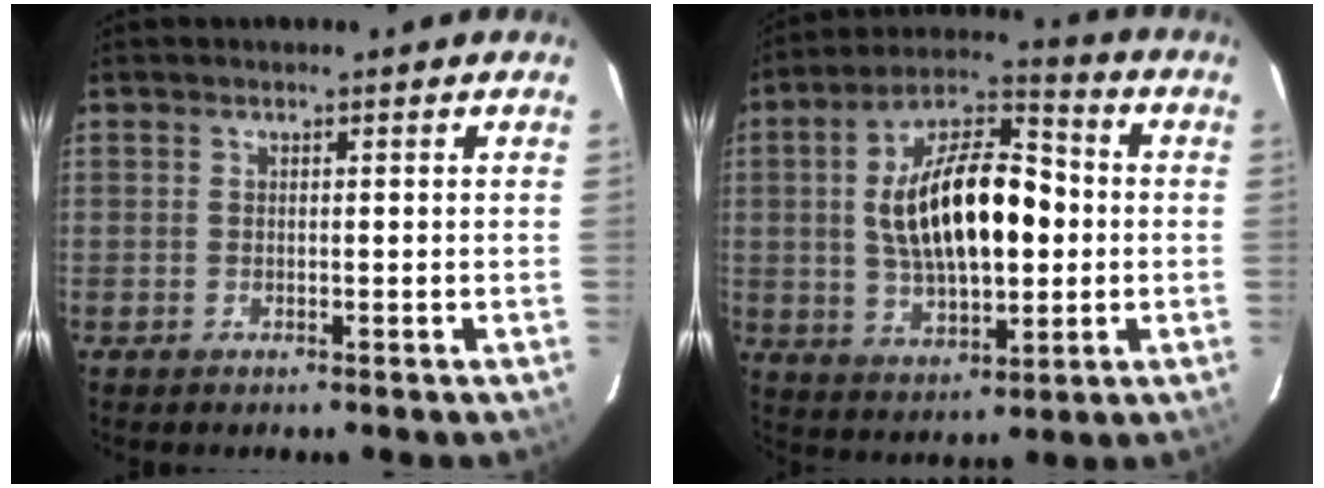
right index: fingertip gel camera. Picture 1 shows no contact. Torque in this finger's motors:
{"motor_torque": [1.44, 0.58, 1.05, 0.21]}